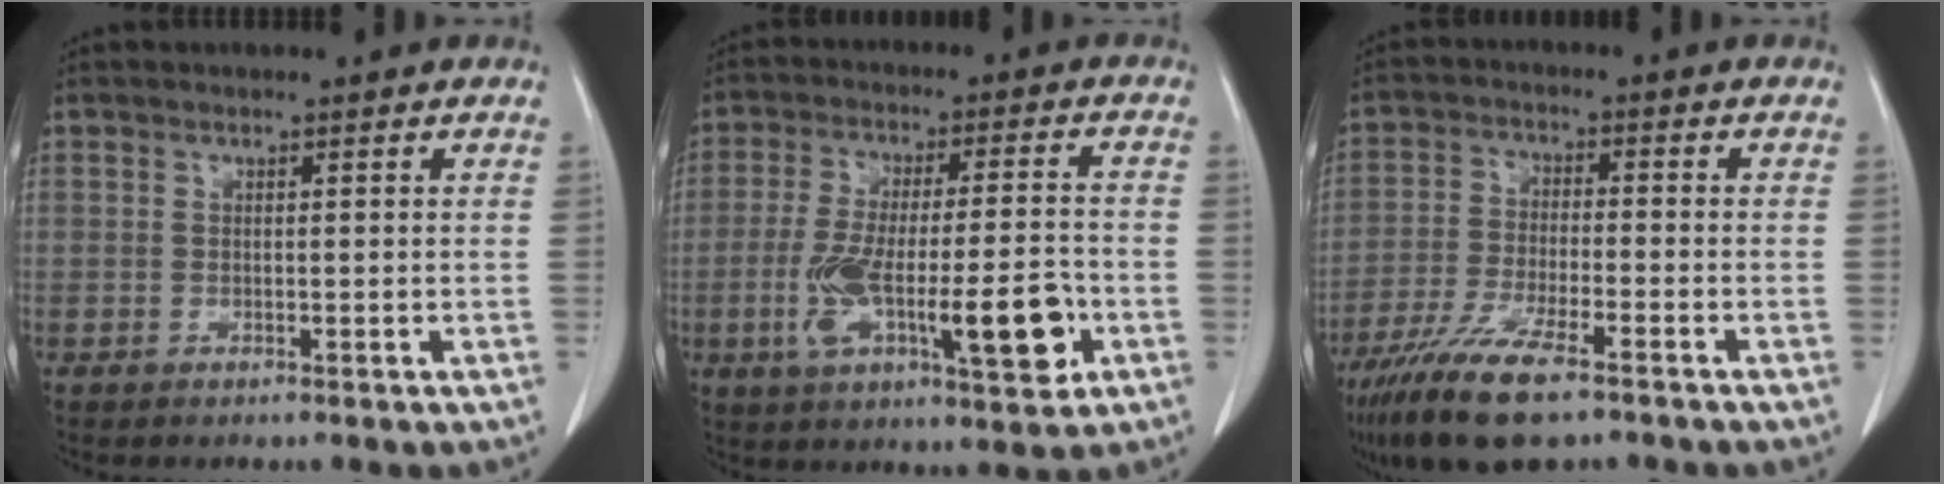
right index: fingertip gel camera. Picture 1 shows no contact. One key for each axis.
{"total": 15.8, "fx": -4.6, "fy": 3.5, "fz": 14.7, "tx": -0.256, "ty": 0.003, "tz": -0.066}
{"total": 12.2, "fx": -8.3, "fy": 2.5, "fz": 8.5, "tx": -0.164, "ty": -0.026, "tz": -0.144}